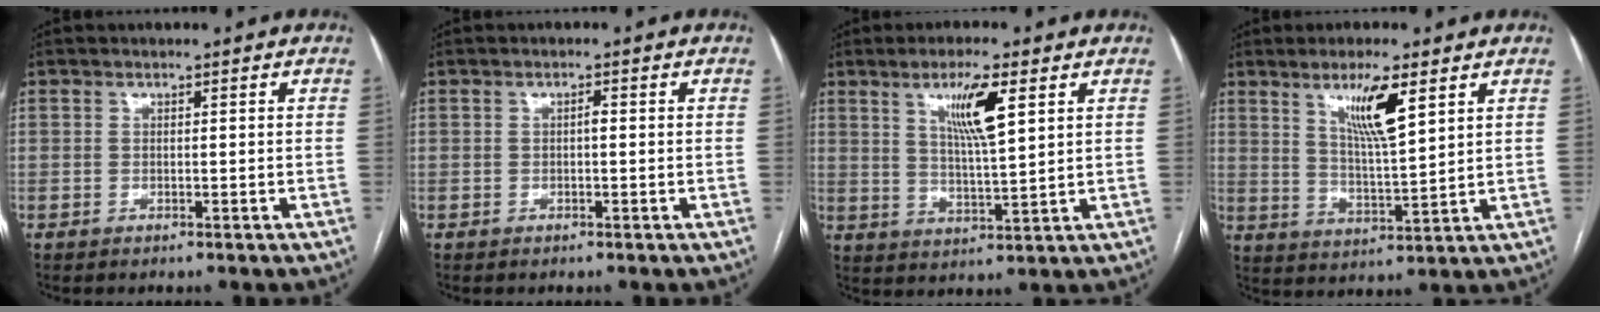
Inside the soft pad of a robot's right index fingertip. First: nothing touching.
{"total": 0.8, "force": [-0.1, 0.2, 0.7], "torque": [-0.011, 0.003, -0.001]}
{"total": 8.0, "force": [3.6, 0.6, 7.1], "torque": [-0.130, -0.005, 0.066]}
{"total": 8.5, "force": [4.4, 0.7, 7.2], "torque": [-0.131, -0.010, 0.083]}